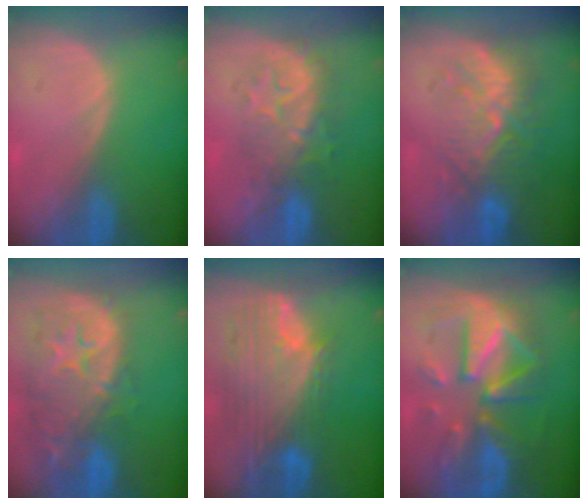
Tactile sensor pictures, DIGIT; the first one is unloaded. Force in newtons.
{"total": 8.1, "press": 8.0, "slide": 1.1}
{"total": 9.4, "press": 9.0, "slide": 2.7}
{"total": 14.3, "press": 11.5, "slide": 8.4}
{"total": 12.0, "press": 10.1, "slide": 6.4}
{"total": 12.0, "press": 12.0, "slide": 1.2}